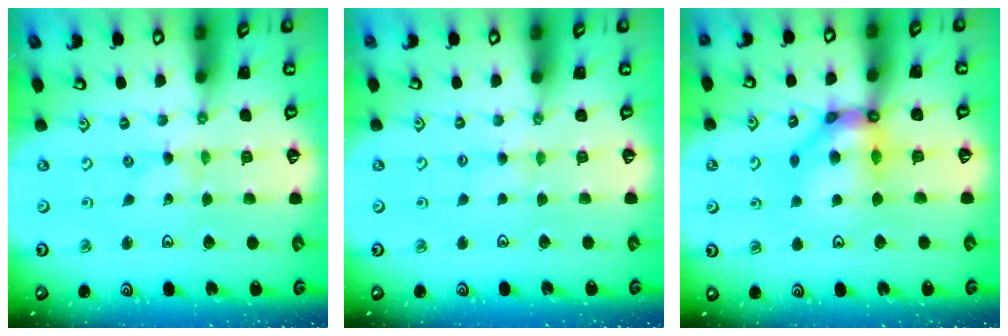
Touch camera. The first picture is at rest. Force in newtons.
{"total": 2.4, "press": 2.4, "slide": 0.4}
{"total": 12.0, "press": 12.0, "slide": 1.3}